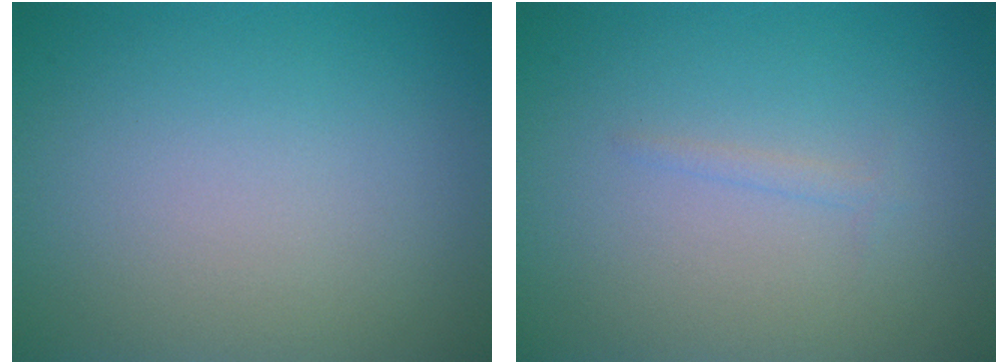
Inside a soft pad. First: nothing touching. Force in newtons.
{"total": 0.7, "press": 0.7, "slide": 0.1}